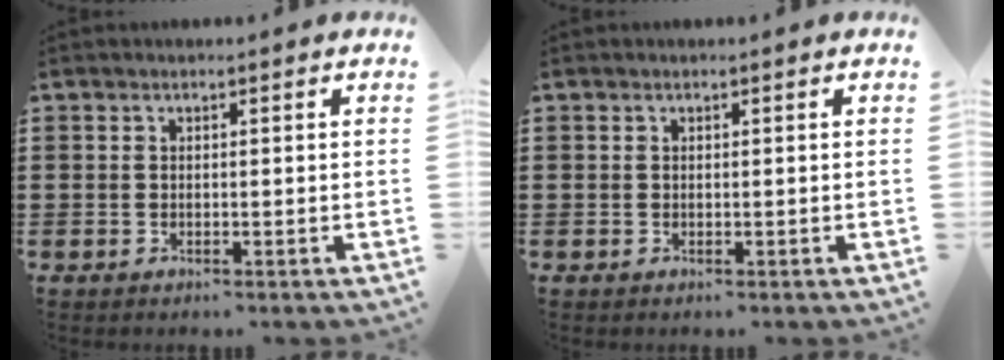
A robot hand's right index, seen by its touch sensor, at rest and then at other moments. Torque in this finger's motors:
{"motor_torque": [0.00, 0.00, 0.00, 0.00]}